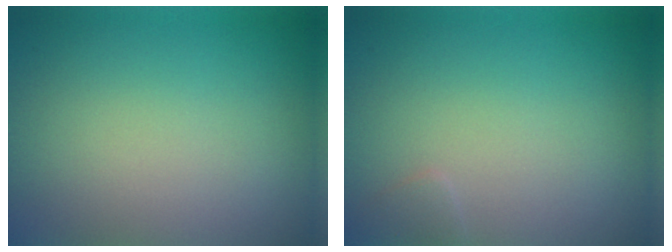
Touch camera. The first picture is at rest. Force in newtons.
{"total": 0.7, "press": 0.7, "slide": 0.0}